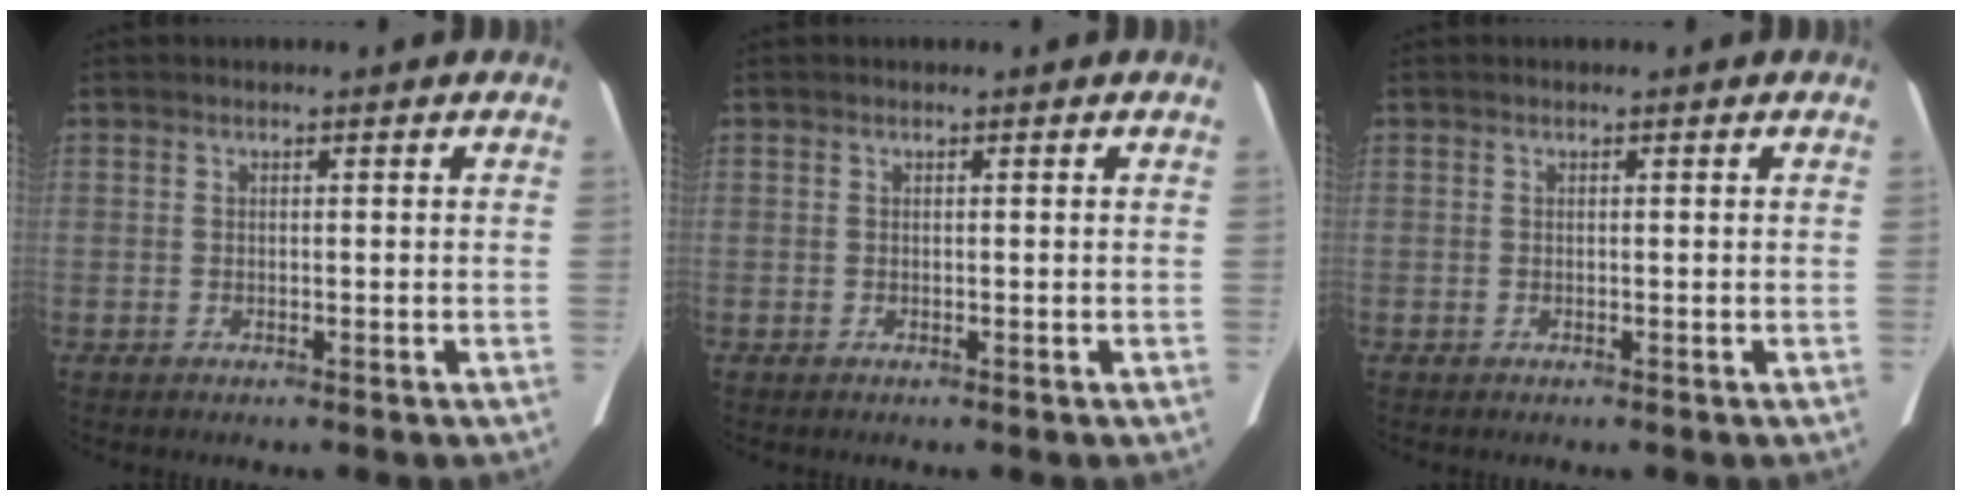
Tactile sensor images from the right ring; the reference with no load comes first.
{"total": 0.0}
{"total": 0.0}